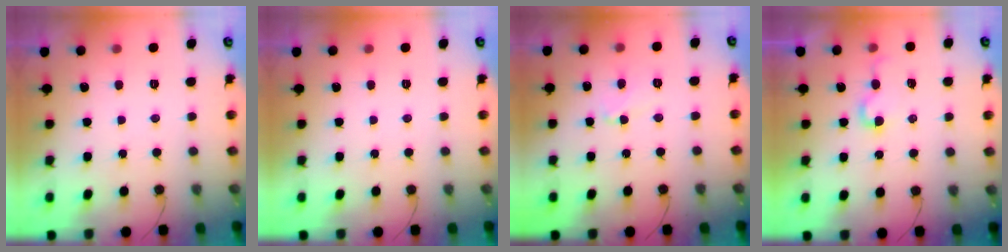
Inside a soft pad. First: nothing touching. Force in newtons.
{"total": 0.0}
{"total": 5.1, "press": 5.1, "slide": 0.6}
{"total": 4.0, "press": 4.0, "slide": 0.5}